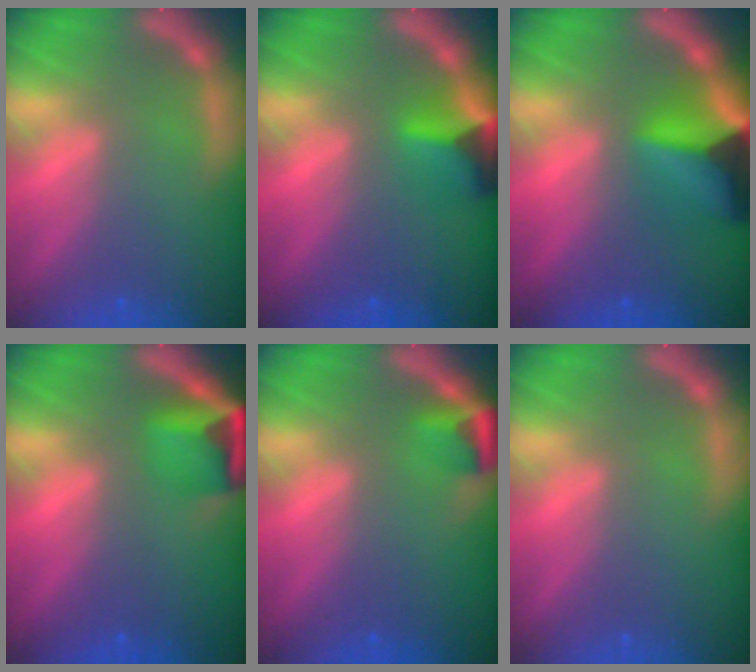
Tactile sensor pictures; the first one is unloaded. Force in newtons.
{"total": 4.5}
{"total": 9.0}
{"total": 4.9}
{"total": 2.4}
{"total": 0.0}